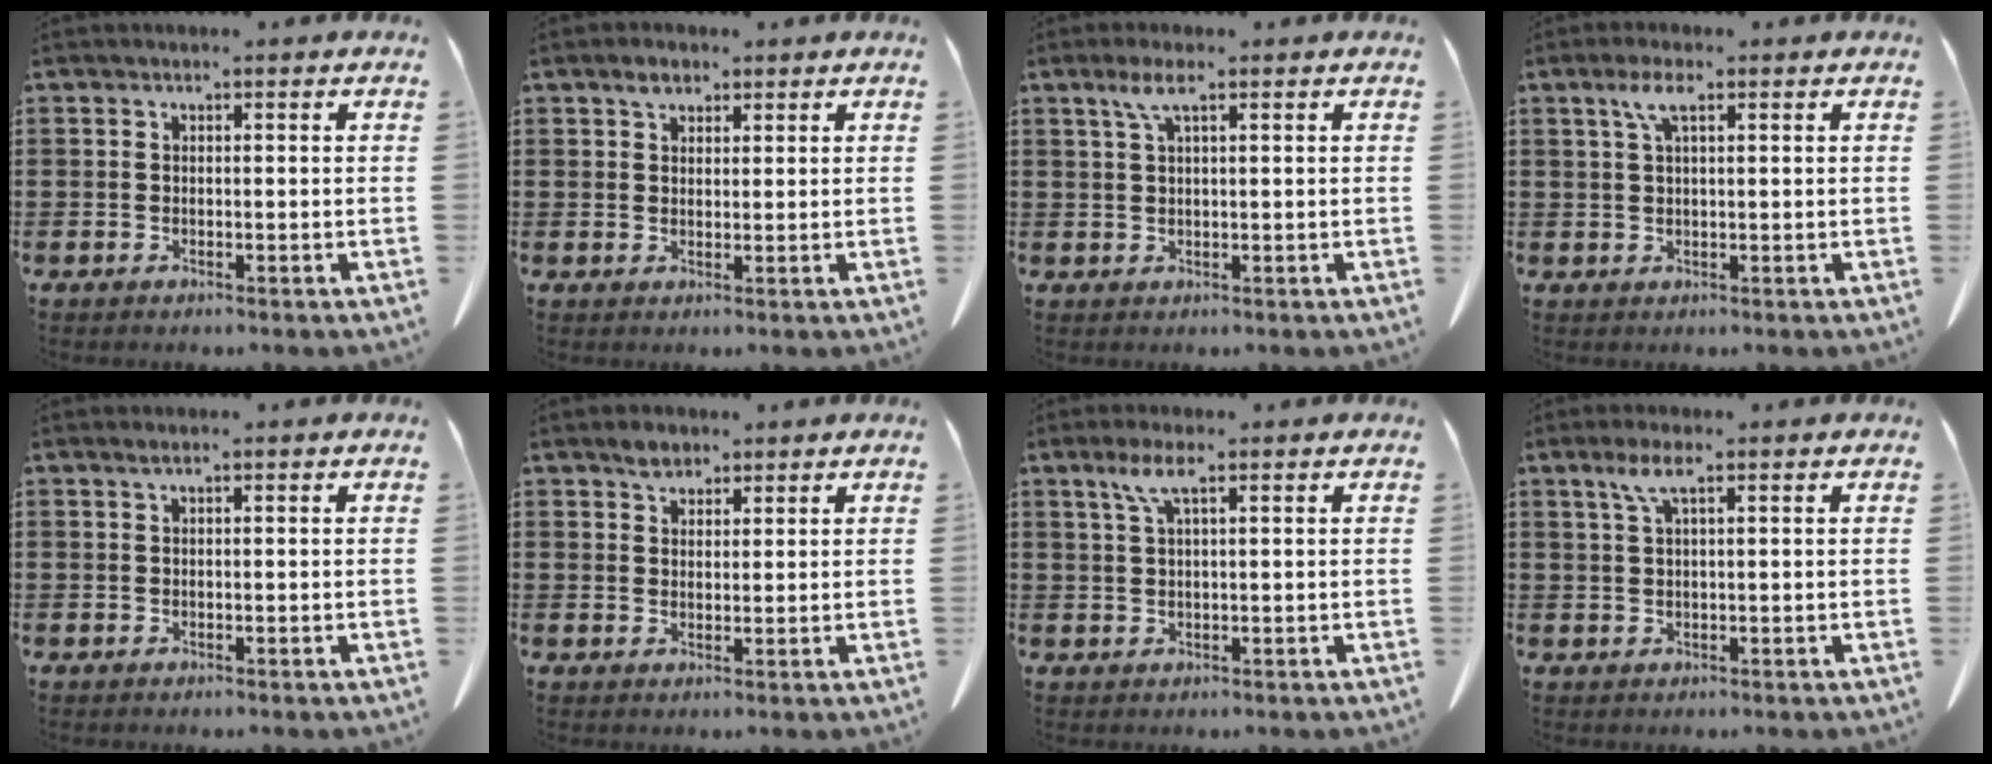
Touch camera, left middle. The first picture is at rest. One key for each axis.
{"total": 2.4, "fx": 1.7, "fy": 1.3, "fz": 1.1, "tx": -0.016, "ty": 0.004, "tz": 0.030}
{"total": 3.0, "fx": 1.6, "fy": 0.5, "fz": 2.5, "tx": -0.055, "ty": 0.005, "tz": 0.026}
{"total": 3.7, "fx": 1.7, "fy": 1.0, "fz": 3.1, "tx": -0.067, "ty": 0.009, "tz": 0.027}
{"total": 0.7, "fx": 0.4, "fy": 0.0, "fz": 0.6, "tx": -0.011, "ty": 0.001, "tz": 0.006}
{"total": 2.5, "fx": 1.9, "fy": 1.3, "fz": 0.8, "tx": -0.020, "ty": 0.003, "tz": 0.037}
{"total": 3.6, "fx": 1.9, "fy": 0.6, "fz": 3.0, "tx": -0.066, "ty": 0.006, "tz": 0.031}
{"total": 3.2, "fx": 1.7, "fy": 0.6, "fz": 2.7, "tx": -0.059, "ty": 0.005, "tz": 0.028}